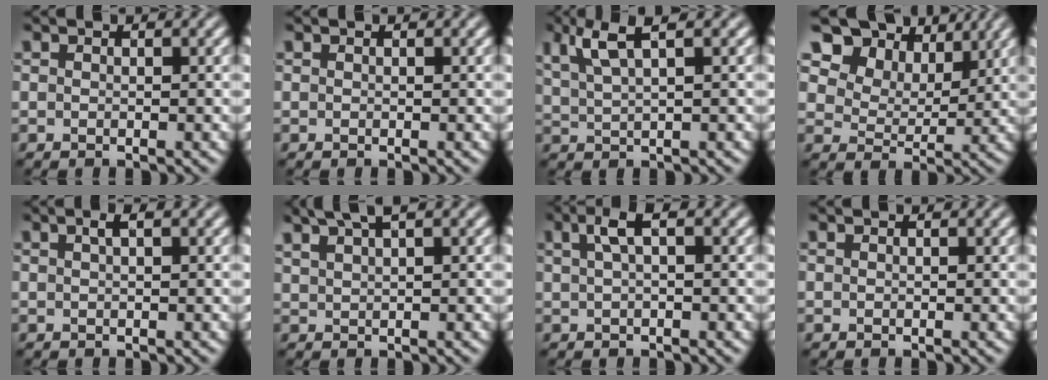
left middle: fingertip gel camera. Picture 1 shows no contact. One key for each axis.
{"total": 0.0}
{"total": 4.0, "fx": 2.4, "fy": 0.9, "fz": 3.0, "tx": -0.060, "ty": 0.009, "tz": 0.049}
{"total": 11.0, "fx": 7.0, "fy": 6.9, "fz": 5.1, "tx": -0.114, "ty": -0.007, "tz": 0.137}
{"total": 1.2, "fx": 0.6, "fy": 0.2, "fz": 1.0, "tx": -0.021, "ty": 0.006, "tz": 0.011}
{"total": 3.1, "fx": 2.3, "fy": 0.5, "fz": 2.0, "tx": -0.027, "ty": 0.011, "tz": 0.044}
{"total": 2.3, "fx": 0.9, "fy": 0.6, "fz": 2.0, "tx": -0.038, "ty": 0.008, "tz": 0.015}
{"total": 0.0}